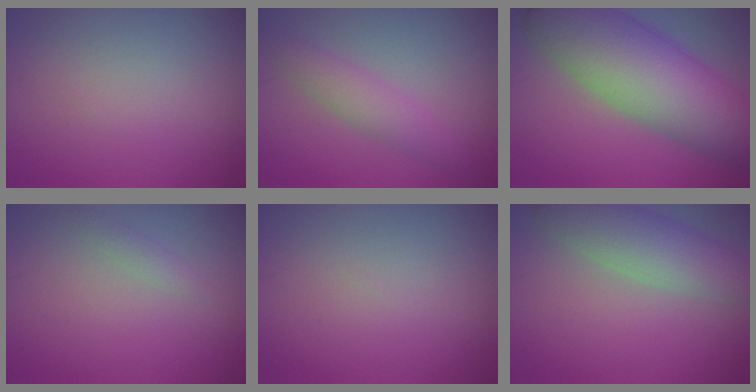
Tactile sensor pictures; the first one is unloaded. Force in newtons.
{"total": 2.8, "press": 2.8, "slide": 0.0}
{"total": 12.0, "press": 12.0, "slide": 0.5}
{"total": 1.0, "press": 0.9, "slide": 0.1}
{"total": 0.0}
{"total": 5.2, "press": 5.2, "slide": 0.2}